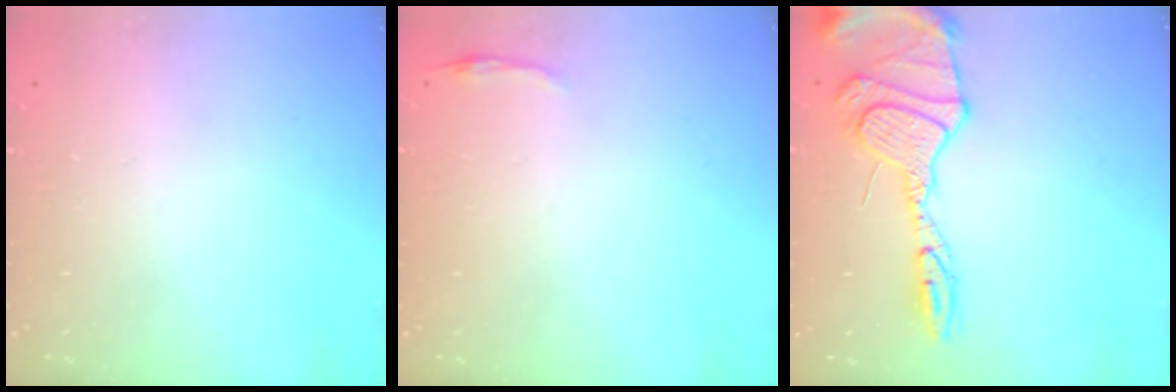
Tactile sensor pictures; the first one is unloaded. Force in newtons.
{"total": 2.9, "press": 2.8, "slide": 0.7}
{"total": 17.2, "press": 17.2, "slide": 1.7}